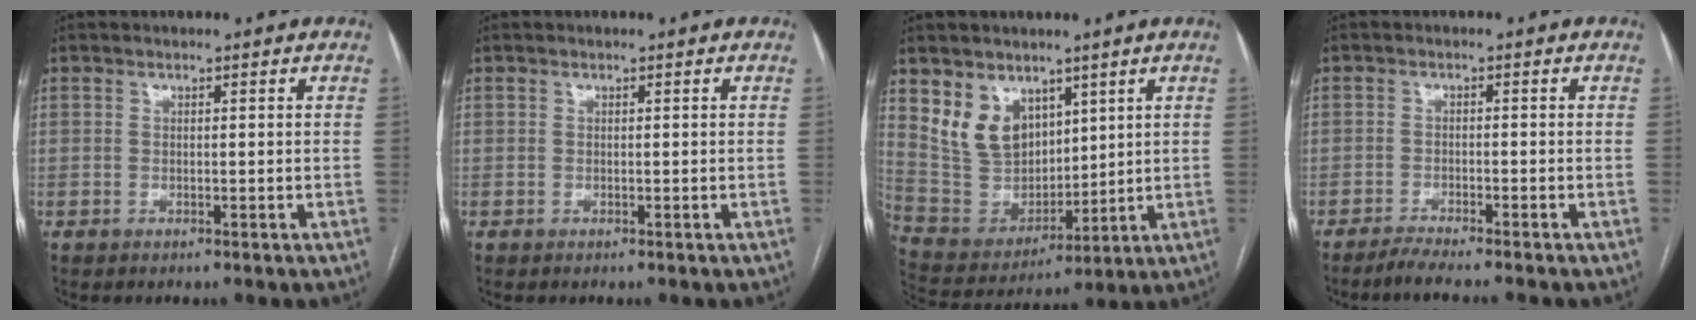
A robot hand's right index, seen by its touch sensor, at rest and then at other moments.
{"total": 0.0}
{"total": 10.4, "force": [5.8, 7.2, 4.7], "torque": [-0.111, 0.015, 0.131]}
{"total": 3.7, "force": [-3.3, -0.5, 1.6], "torque": [-0.025, -0.009, -0.055]}